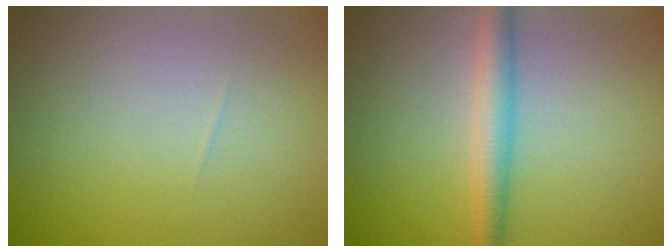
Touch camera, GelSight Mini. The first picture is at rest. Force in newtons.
{"total": 3.5, "press": 3.5, "slide": 0.1}